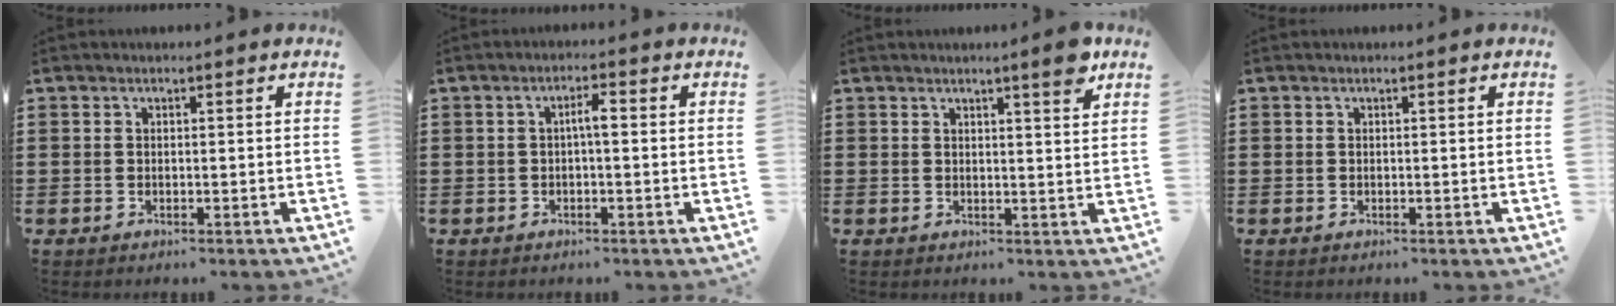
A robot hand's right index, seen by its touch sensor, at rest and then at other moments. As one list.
[{"total": 2.4, "force": [-0.1, 0.5, 2.4], "torque": [-0.045, 0.005, -0.005]}, {"total": 4.2, "force": [3.1, 0.0, 2.8], "torque": [-0.040, -0.009, 0.049]}, {"total": 0.0}]